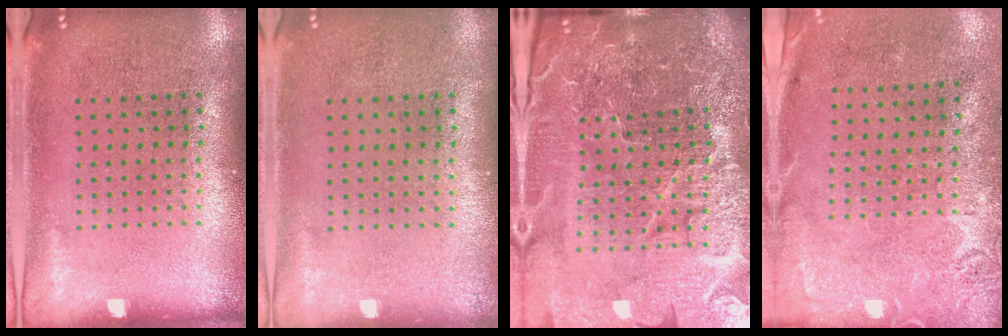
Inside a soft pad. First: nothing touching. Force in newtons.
{"total": 0.0}
{"total": 6.7, "press": 5.9, "slide": 3.1}
{"total": 2.7, "press": 2.2, "slide": 1.7}